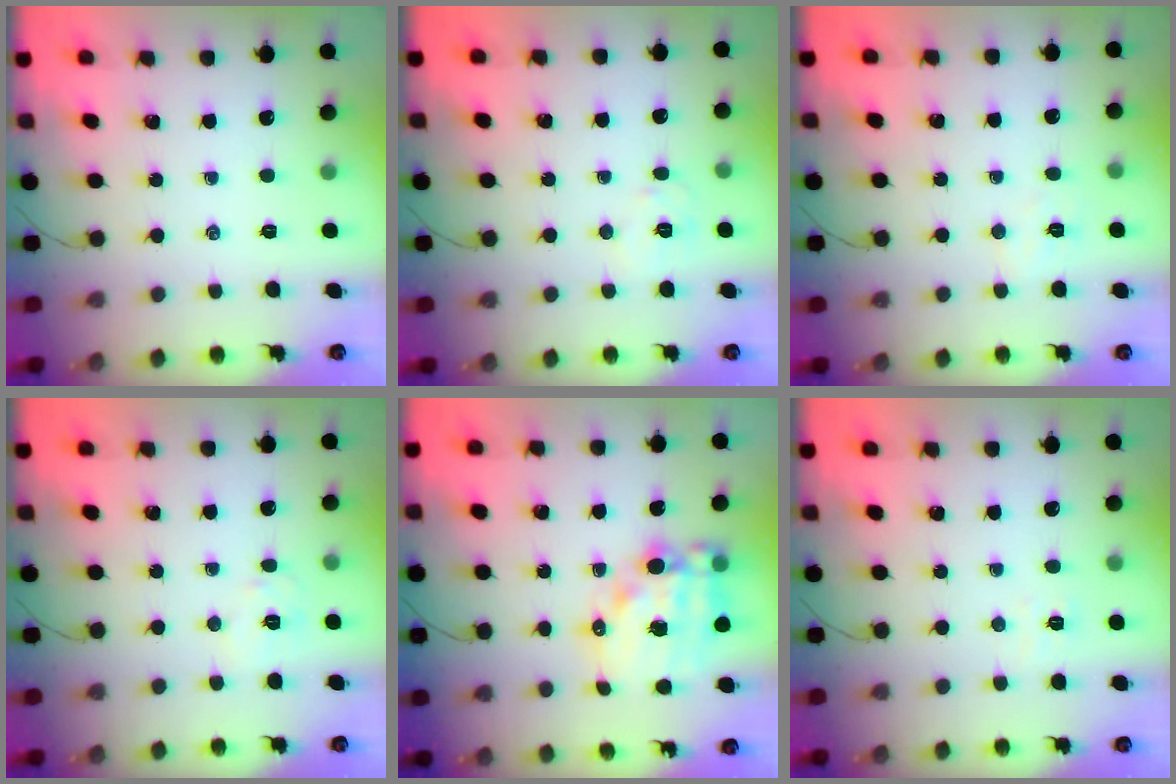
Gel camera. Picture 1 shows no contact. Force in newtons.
{"total": 6.2, "press": 6.1, "slide": 1.2}
{"total": 4.3, "press": 4.2, "slide": 0.9}
{"total": 6.2, "press": 6.1, "slide": 1.2}
{"total": 14.8, "press": 14.4, "slide": 3.4}
{"total": 2.4, "press": 2.3, "slide": 0.8}